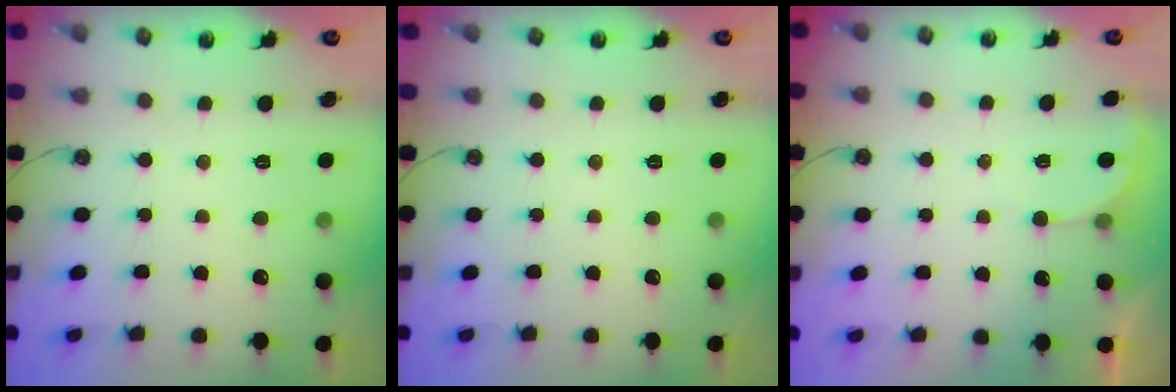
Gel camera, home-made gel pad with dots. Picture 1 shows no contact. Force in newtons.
{"total": 0.0}
{"total": 1.9, "press": 1.9, "slide": 0.1}